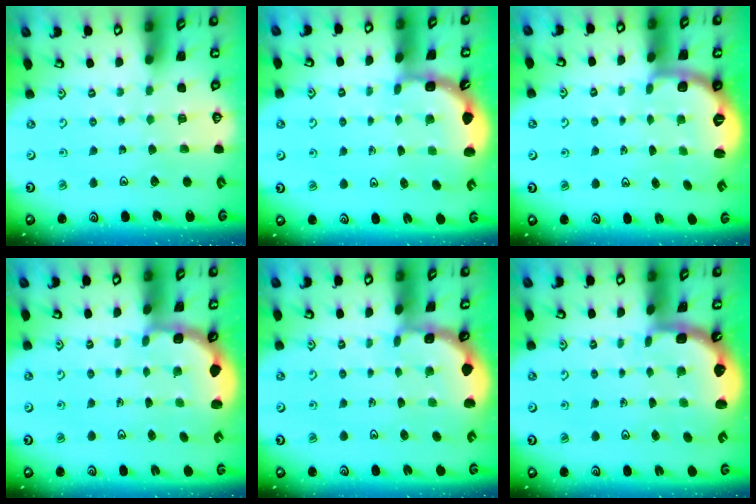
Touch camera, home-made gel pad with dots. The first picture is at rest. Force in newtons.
{"total": 2.1, "press": 1.9, "slide": 0.9}
{"total": 2.7, "press": 1.6, "slide": 2.1}
{"total": 2.8, "press": 2.3, "slide": 1.7}
{"total": 1.9, "press": 1.9, "slide": 0.3}
{"total": 2.6, "press": 1.7, "slide": 1.9}